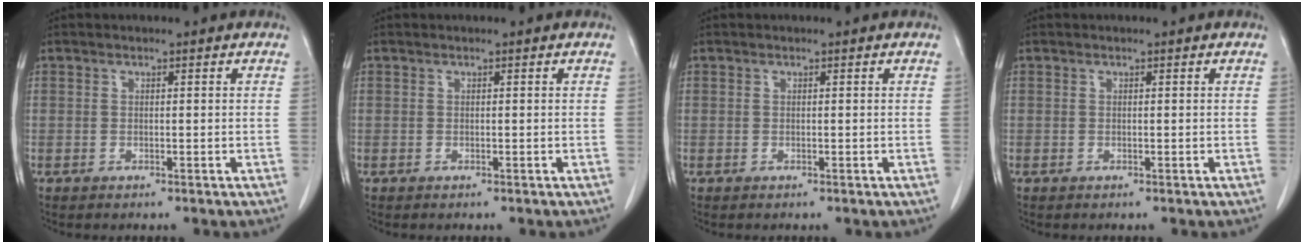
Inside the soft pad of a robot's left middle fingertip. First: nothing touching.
{"total": 0.0}
{"total": 0.0}
{"total": 0.0}